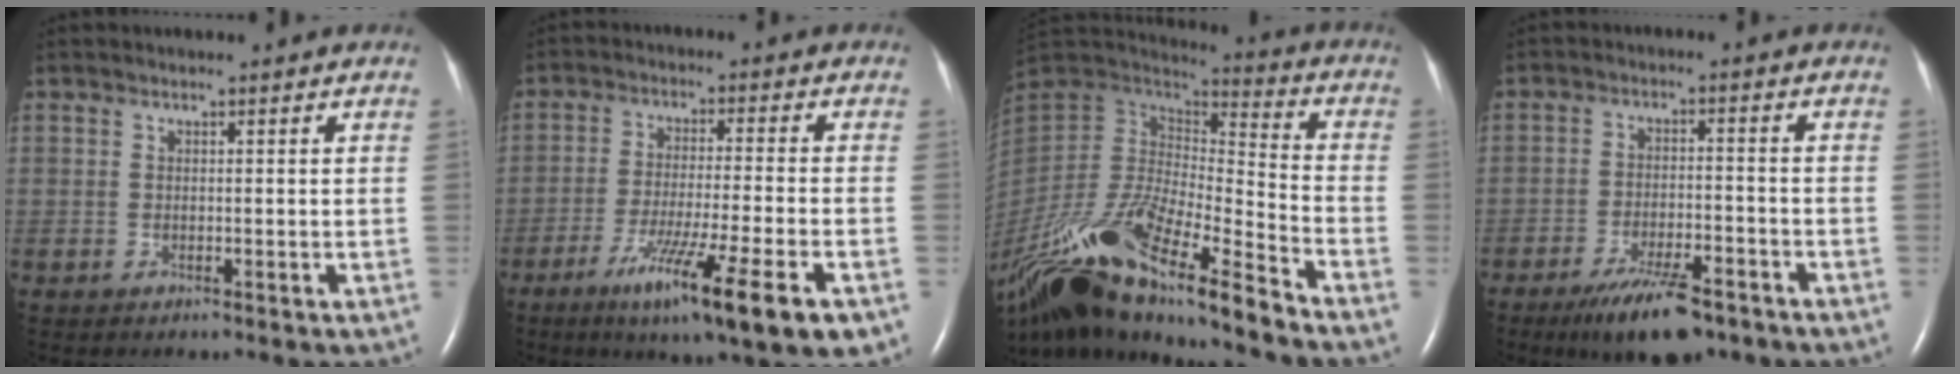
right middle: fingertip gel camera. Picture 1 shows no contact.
{"total": 14.3, "force": [-7.4, 0.2, 12.2], "torque": [-0.184, -0.040, -0.117]}
{"total": 25.9, "force": [-17.2, 4.9, 18.8], "torque": [-0.358, -0.035, -0.309]}
{"total": 9.1, "force": [-6.4, 2.4, 6.0], "torque": [-0.108, -0.012, -0.104]}